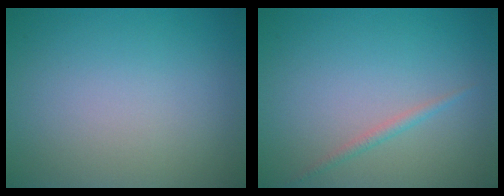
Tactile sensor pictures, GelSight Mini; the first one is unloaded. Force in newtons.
{"total": 1.0, "press": 1.0, "slide": 0.1}